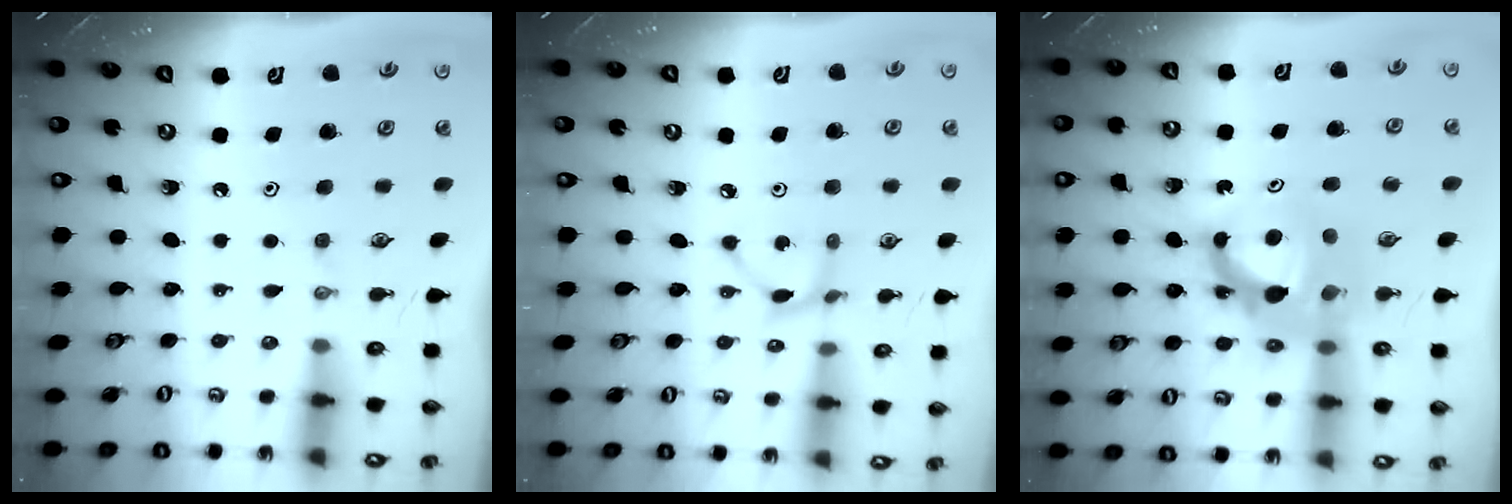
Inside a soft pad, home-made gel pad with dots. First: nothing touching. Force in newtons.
{"total": 2.8, "press": 2.8, "slide": 0.1}
{"total": 12.4, "press": 12.3, "slide": 1.1}